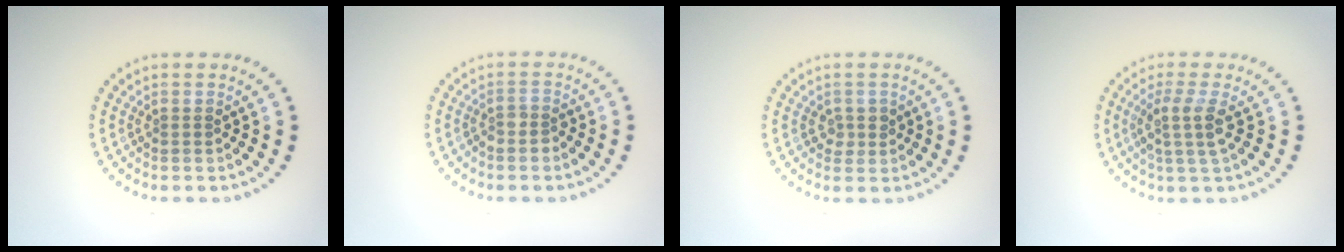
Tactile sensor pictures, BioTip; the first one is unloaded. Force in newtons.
{"total": 1.4, "press": 1.2, "slide": 0.8}
{"total": 1.4, "press": 1.3, "slide": 0.6}
{"total": 2.7, "press": 2.2, "slide": 1.5}